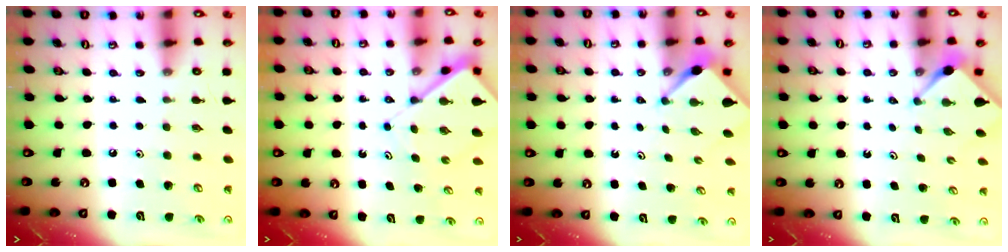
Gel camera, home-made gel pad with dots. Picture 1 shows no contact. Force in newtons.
{"total": 7.0, "press": 6.9, "slide": 0.7}
{"total": 3.8, "press": 3.8, "slide": 0.3}
{"total": 3.1, "press": 3.1, "slide": 0.4}